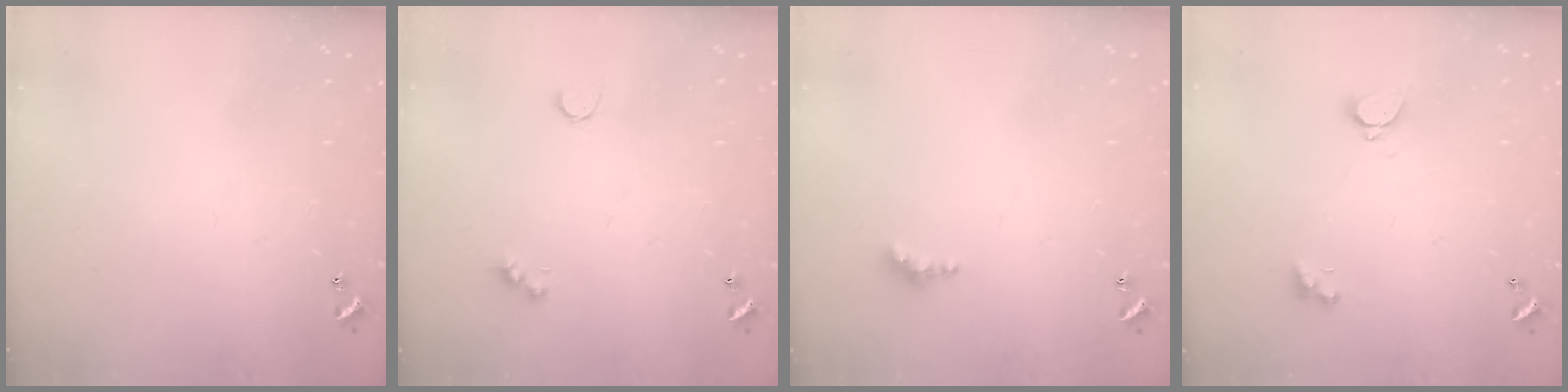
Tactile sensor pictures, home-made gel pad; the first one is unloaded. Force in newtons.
{"total": 2.6, "press": 2.5, "slide": 0.5}
{"total": 2.8, "press": 2.8, "slide": 0.5}
{"total": 2.3, "press": 2.2, "slide": 0.7}